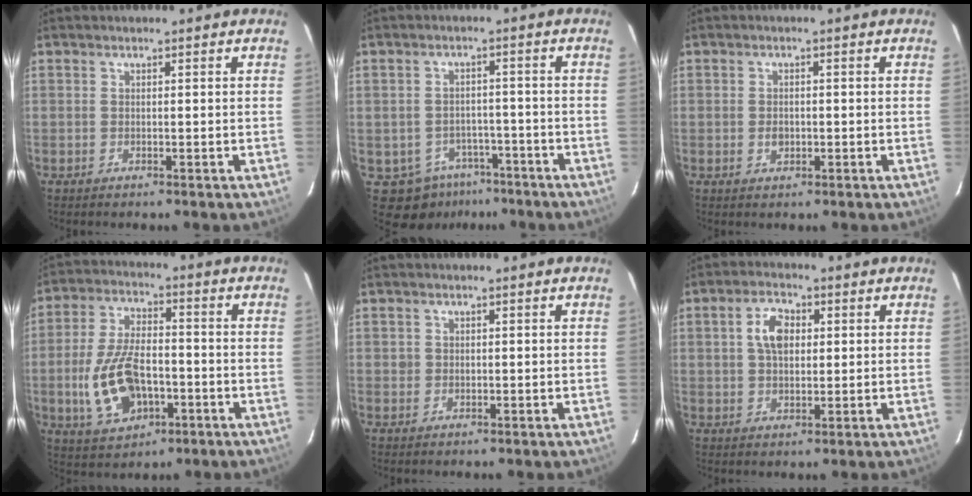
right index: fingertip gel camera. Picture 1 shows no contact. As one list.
[{"total": 7.8, "force": [-4.7, 6.0, 1.7], "torque": [-0.044, 0.022, -0.046]}, {"total": 1.8, "force": [-0.4, 1.4, 1.0], "torque": [-0.017, 0.002, -0.008]}, {"total": 13.8, "force": [-3.9, 7.6, 10.8], "torque": [-0.229, 0.001, -0.057]}, {"total": 1.1, "force": [0.0, 1.1, 0.1], "torque": [0.001, 0.002, -0.001]}, {"total": 5.9, "force": [1.3, 3.7, 4.3], "torque": [-0.078, 0.015, 0.027]}]